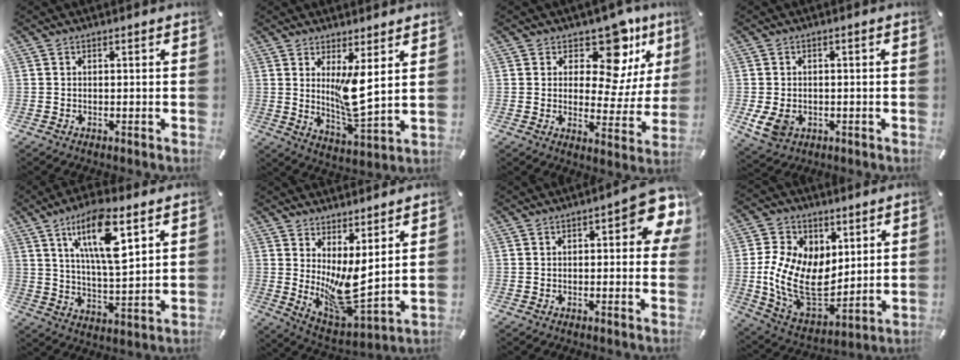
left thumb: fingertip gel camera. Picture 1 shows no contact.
{"total": 9.4, "force": [2.9, 2.3, 8.6], "torque": [-0.155, -0.037, 0.042]}
{"total": 14.1, "force": [8.5, 7.4, 8.5], "torque": [-0.116, -0.064, 0.146]}
{"total": 5.2, "force": [-1.2, 4.1, 3.0], "torque": [-0.068, -0.003, -0.024]}
{"total": 14.9, "force": [7.8, 4.6, 11.8], "torque": [-0.210, -0.016, 0.131]}
{"total": 10.4, "force": [2.5, 4.3, 9.1], "torque": [-0.158, -0.069, 0.052]}
{"total": 9.6, "force": [2.3, 3.8, 8.6], "torque": [-0.099, -0.017, 0.036]}
{"total": 16.6, "force": [1.6, 12.4, 10.9], "torque": [-0.245, -0.029, 0.034]}